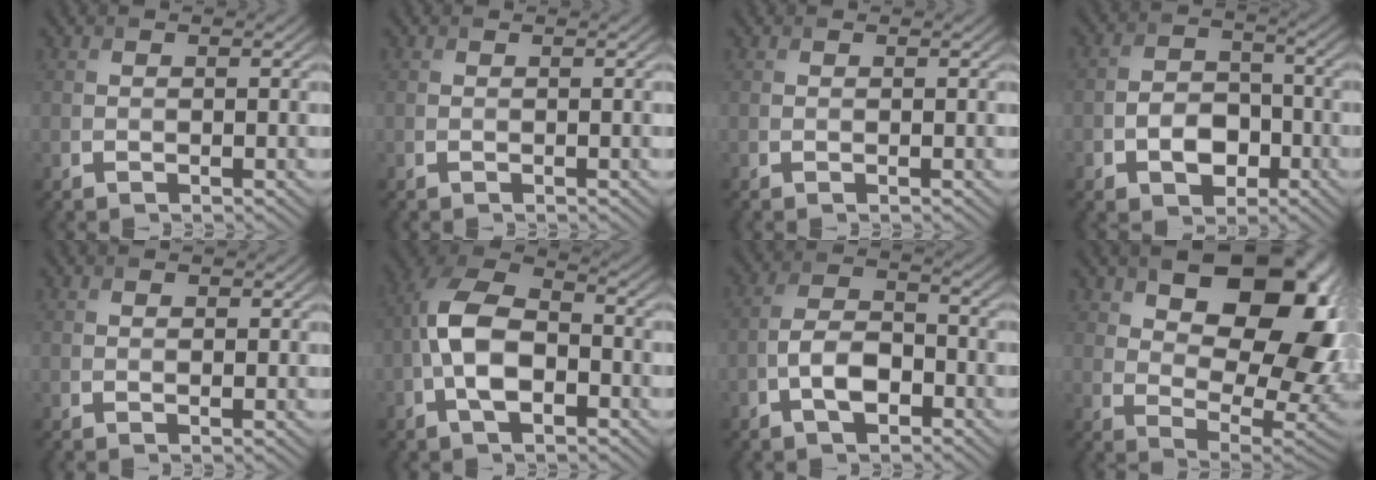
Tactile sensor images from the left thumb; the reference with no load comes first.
{"total": 0.0}
{"total": 0.0}
{"total": 6.0, "force": [-2.4, 4.2, 3.5], "torque": [-0.056, -0.005, -0.053]}
{"total": 1.1, "force": [0.5, 0.6, 0.8], "torque": [-0.015, -0.002, 0.010]}
{"total": 9.7, "force": [-2.4, 5.3, 7.8], "torque": [-0.159, 0.014, -0.058]}
{"total": 5.9, "force": [-2.6, 3.0, 4.4], "torque": [-0.081, 0.009, -0.059]}
{"total": 18.5, "force": [7.1, 10.4, 13.6], "torque": [-0.193, 0.011, 0.114]}